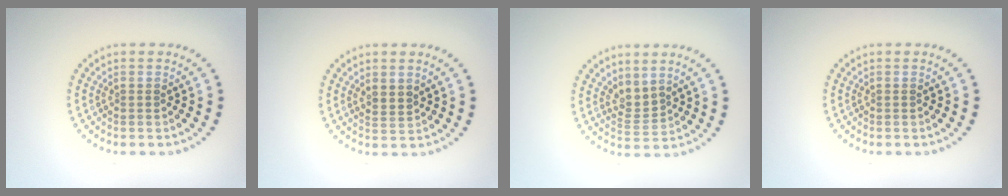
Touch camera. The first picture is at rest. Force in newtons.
{"total": 1.5, "press": 1.2, "slide": 1.0}
{"total": 1.8, "press": 1.3, "slide": 1.3}
{"total": 0.0}